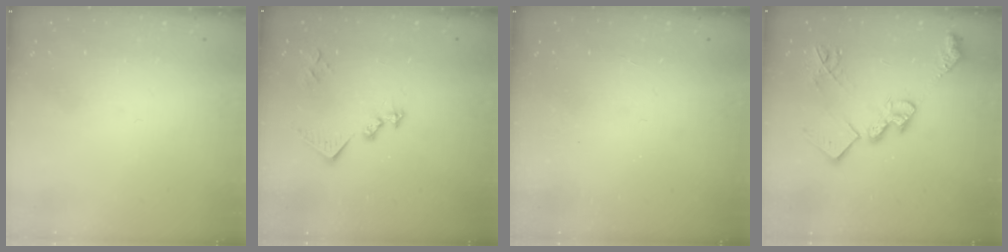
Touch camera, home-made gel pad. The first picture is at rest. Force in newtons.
{"total": 11.3, "press": 11.3, "slide": 0.9}
{"total": 2.1, "press": 2.1, "slide": 0.4}
{"total": 19.5, "press": 19.5, "slide": 1.3}